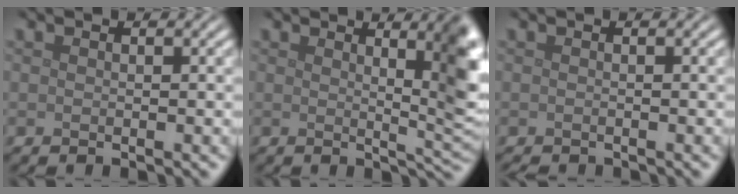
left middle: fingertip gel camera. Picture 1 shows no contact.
{"total": 7.2, "force": [2.2, 2.0, 6.6], "torque": [-0.055, 0.003, 0.033]}
{"total": 1.1, "force": [-1.1, 0.1, 0.1], "torque": [0.003, -0.005, -0.017]}